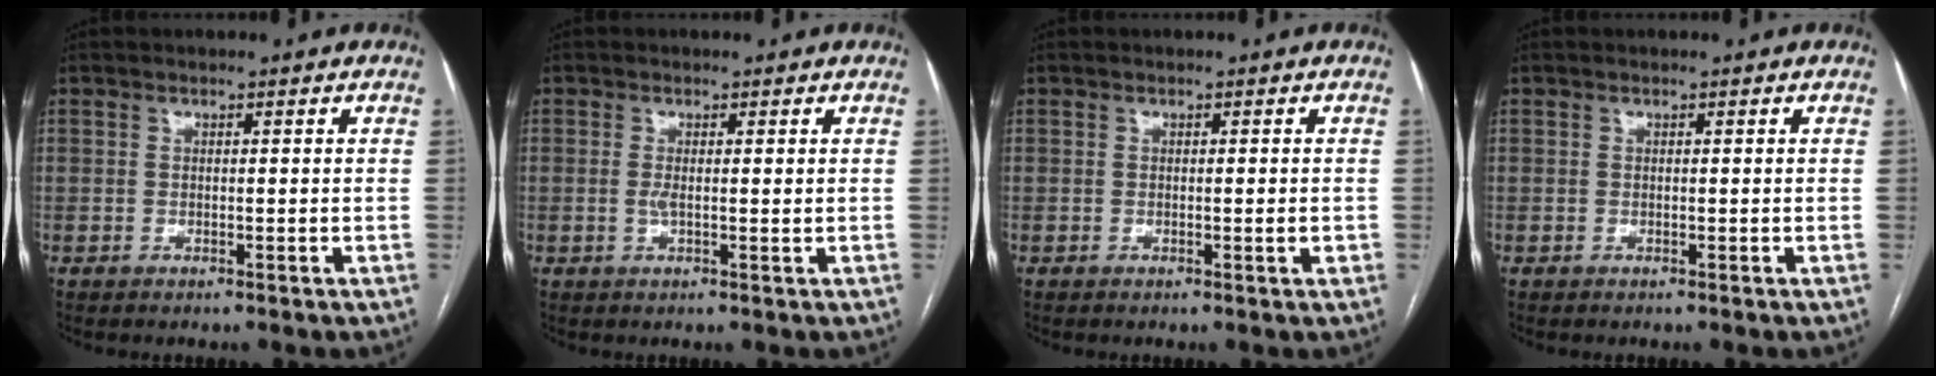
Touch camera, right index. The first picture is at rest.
{"total": 1.7, "force": [0.1, 0.2, 1.7], "torque": [-0.037, -0.002, 0.001]}
{"total": 1.1, "force": [-0.2, 0.1, 1.1], "torque": [-0.017, -0.001, 0.001]}
{"total": 0.0}